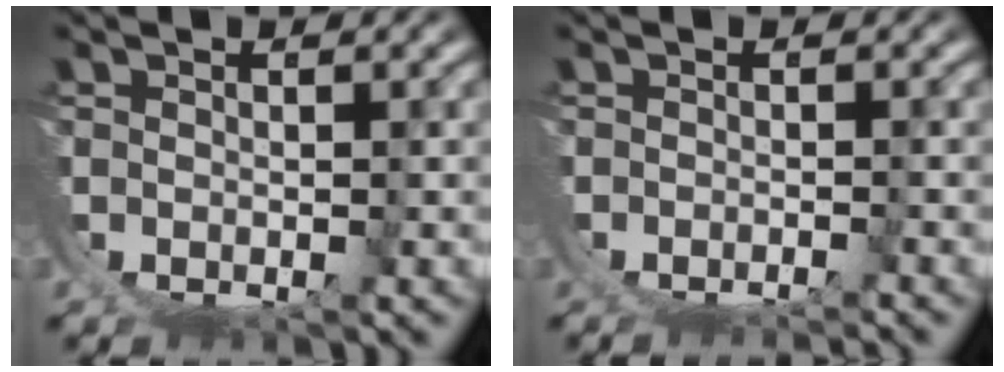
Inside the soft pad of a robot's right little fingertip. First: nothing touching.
{"total": 3.7, "force": [-3.2, 1.5, 1.0], "torque": [-0.020, -0.004, -0.048]}